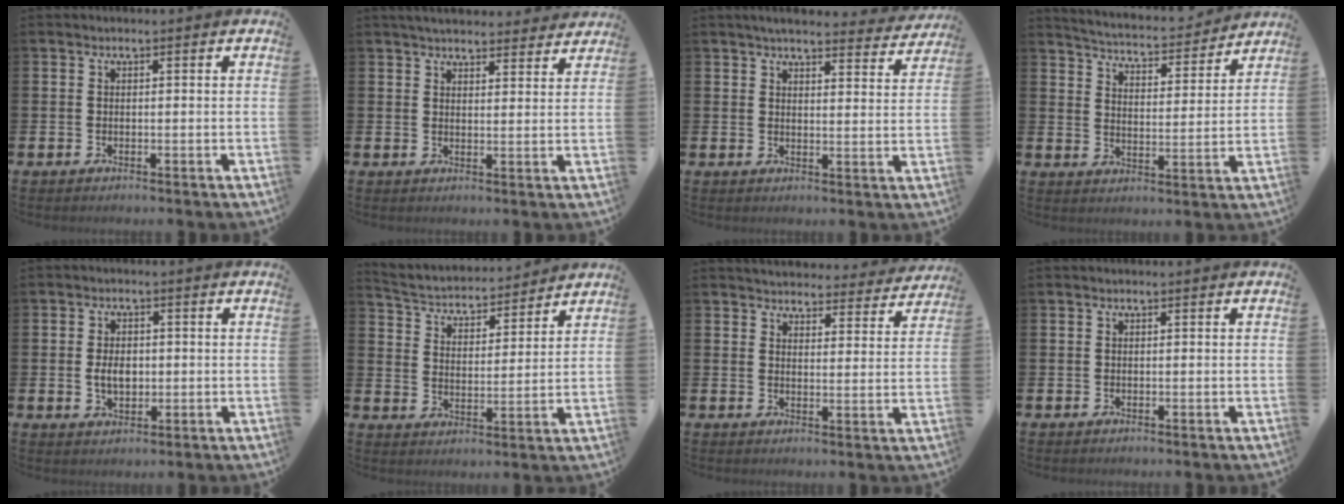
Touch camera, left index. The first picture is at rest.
{"total": 3.9, "force": [3.8, 0.7, 0.6], "torque": [-0.013, -0.021, 0.069]}
{"total": 4.2, "force": [3.9, 0.7, 1.3], "torque": [-0.029, -0.025, 0.067]}
{"total": 5.0, "force": [4.9, 0.6, 0.6], "torque": [-0.039, -0.040, 0.081]}
{"total": 3.6, "force": [0.0, 2.4, 2.7], "torque": [-0.035, 0.001, -0.006]}
{"total": 4.2, "force": [3.9, 1.4, 0.5], "torque": [-0.039, -0.034, 0.062]}
{"total": 3.9, "force": [3.8, 0.8, 0.1], "torque": [-0.009, -0.032, 0.065]}
{"total": 0.0}